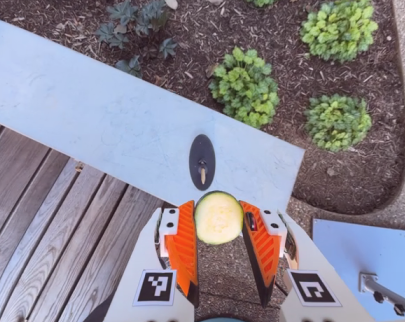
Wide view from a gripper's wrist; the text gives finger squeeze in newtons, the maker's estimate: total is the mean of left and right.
{"total": 11.8, "left": 12.3, "right": 11.4}